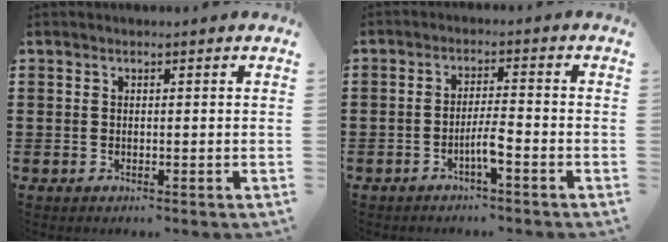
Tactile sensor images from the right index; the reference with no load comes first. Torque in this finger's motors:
{"motor_torque": [0.69, 0.65, 0.12, 0.02]}